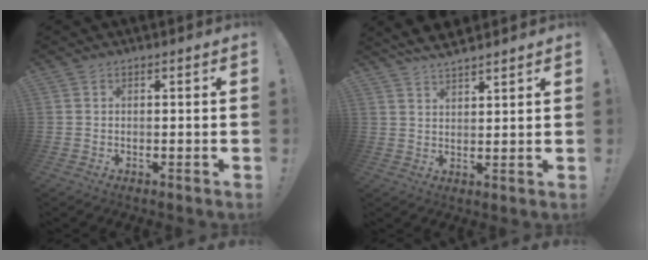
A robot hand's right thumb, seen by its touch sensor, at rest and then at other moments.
{"total": 5.1, "force": [4.6, 0.9, 1.8], "torque": [-0.044, -0.022, 0.088]}